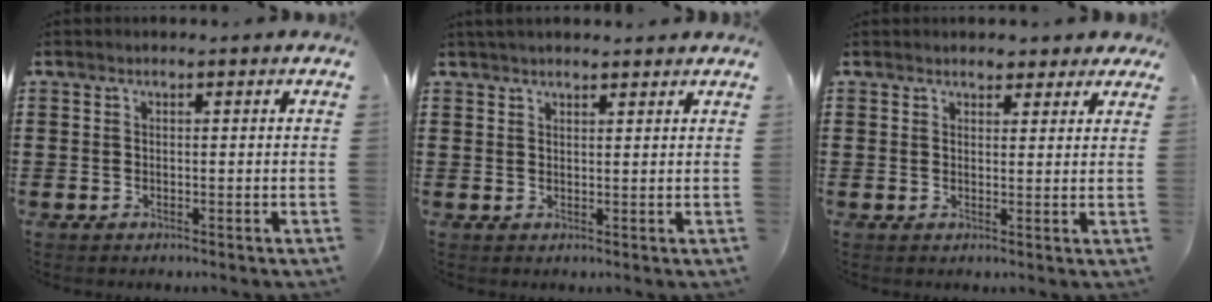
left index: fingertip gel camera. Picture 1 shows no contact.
{"total": 1.9, "force": [1.8, 0.2, 0.6], "torque": [-0.015, 0.003, 0.035]}
{"total": 2.9, "force": [2.5, 1.5, 0.7], "torque": [-0.013, 0.002, 0.044]}